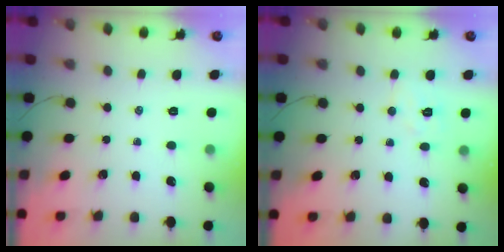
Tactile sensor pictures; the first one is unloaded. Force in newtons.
{"total": 5.9, "press": 5.8, "slide": 1.1}